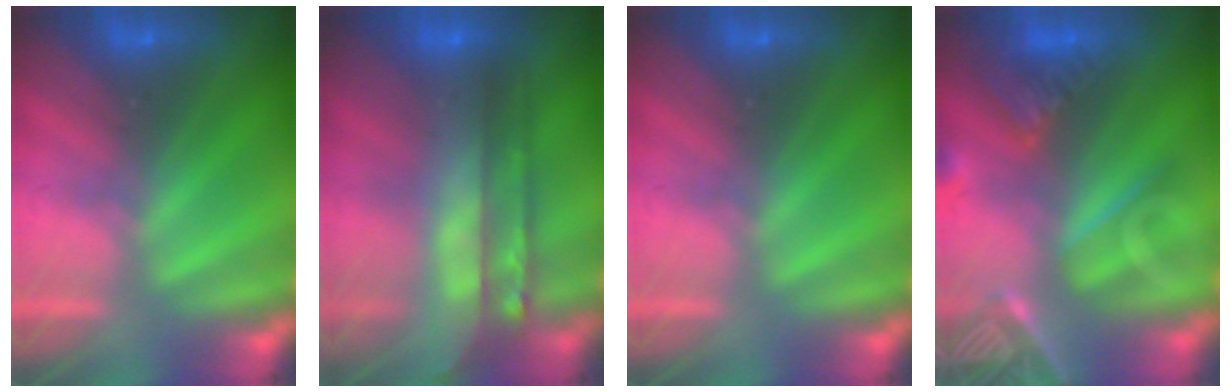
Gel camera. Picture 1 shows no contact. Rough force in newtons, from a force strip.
{"total": 6.8}
{"total": 0.0}
{"total": 7.4}